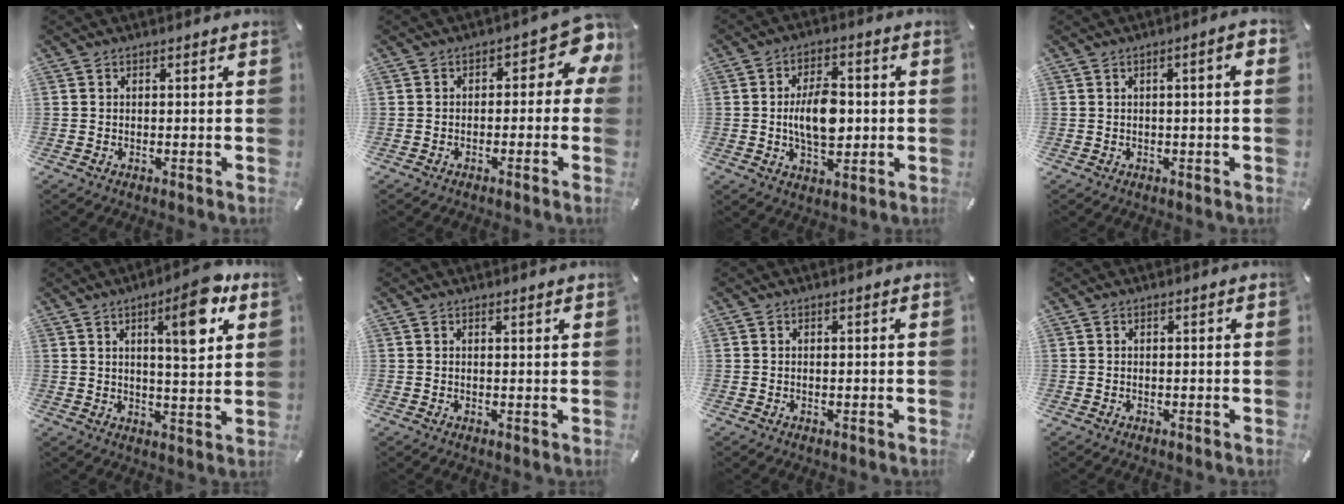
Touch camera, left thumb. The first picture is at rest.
{"total": 7.2, "force": [1.6, 4.1, 5.8], "torque": [-0.071, -0.015, 0.024]}
{"total": 10.3, "force": [-0.2, 6.2, 8.3], "torque": [-0.143, 0.003, -0.008]}
{"total": 3.4, "force": [0.1, 0.4, 3.4], "torque": [-0.058, 0.003, -0.001]}
{"total": 11.6, "force": [5.6, 3.0, 9.7], "torque": [-0.130, -0.029, 0.082]}
{"total": 0.8, "force": [0.7, 0.0, 0.3], "torque": [-0.006, -0.003, 0.013]}
{"total": 0.0}
{"total": 0.0}